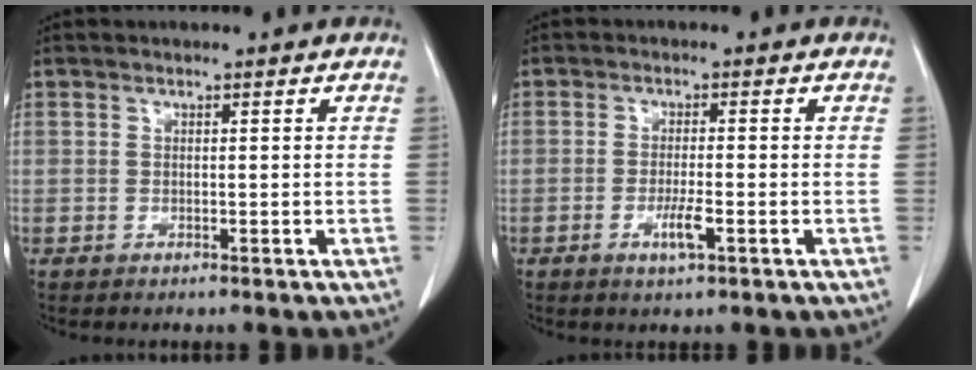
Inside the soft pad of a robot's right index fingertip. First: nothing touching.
{"total": 3.3, "force": [-1.3, 0.4, 3.1], "torque": [-0.058, -0.004, -0.022]}